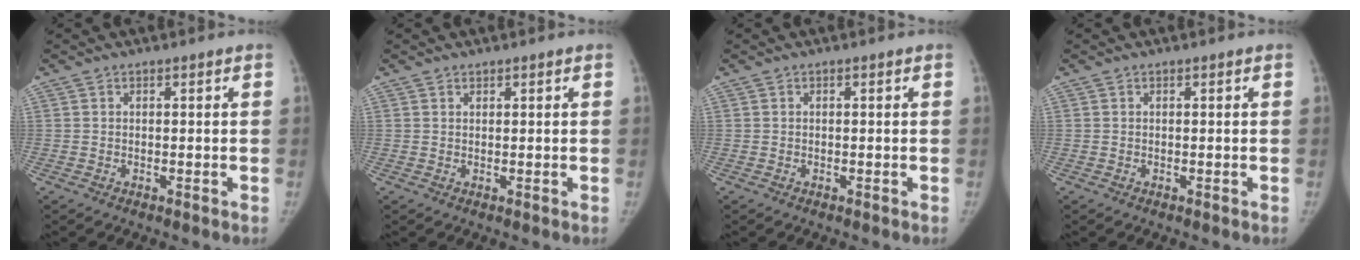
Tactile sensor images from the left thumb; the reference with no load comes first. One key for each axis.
{"total": 0.6, "fx": 0.5, "fy": 0.3, "fz": 0.0, "tx": 0.002, "ty": -0.004, "tz": 0.007}
{"total": 0.0}
{"total": 0.0}